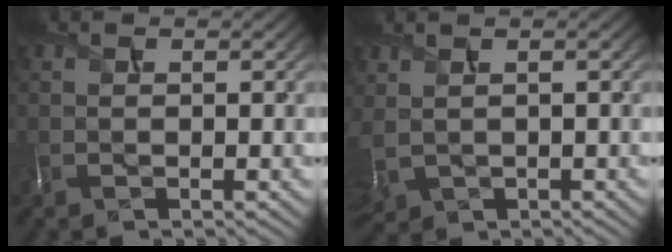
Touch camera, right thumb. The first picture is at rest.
{"total": 2.5, "force": [0.8, 1.8, 1.6], "torque": [-0.055, -0.003, 0.028]}